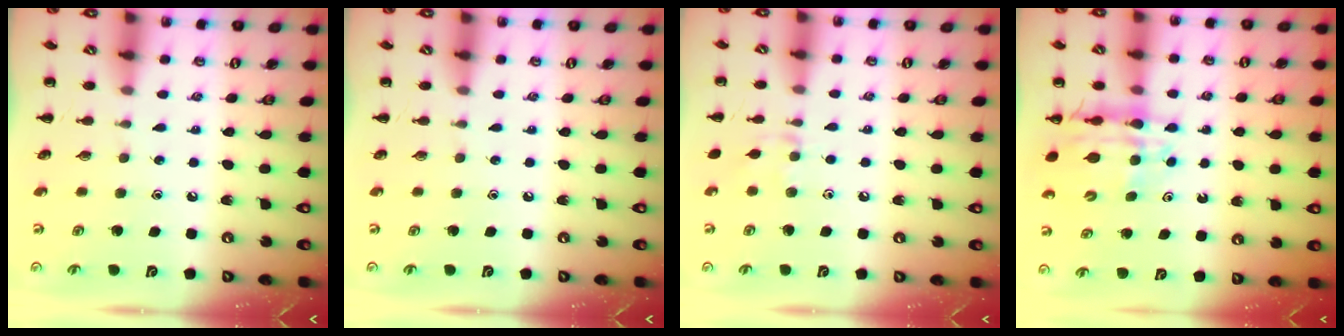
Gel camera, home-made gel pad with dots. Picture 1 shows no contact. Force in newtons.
{"total": 0.0}
{"total": 4.4, "press": 4.2, "slide": 1.4}
{"total": 10.7, "press": 10.2, "slide": 3.4}